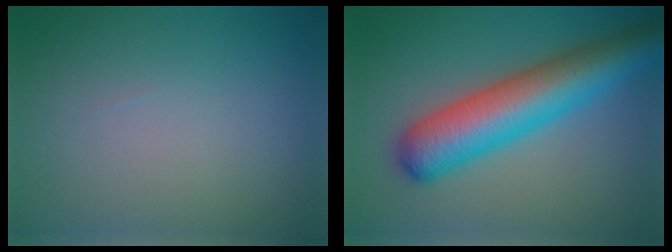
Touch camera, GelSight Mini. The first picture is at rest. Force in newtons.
{"total": 9.3, "press": 9.2, "slide": 0.3}